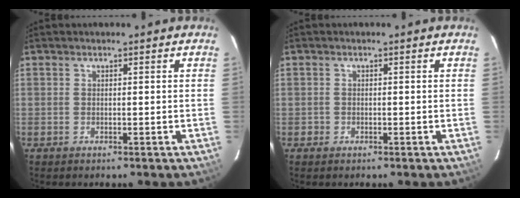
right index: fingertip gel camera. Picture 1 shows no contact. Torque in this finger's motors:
{"motor_torque": [-0.24, 0.01, -0.81, -0.21]}